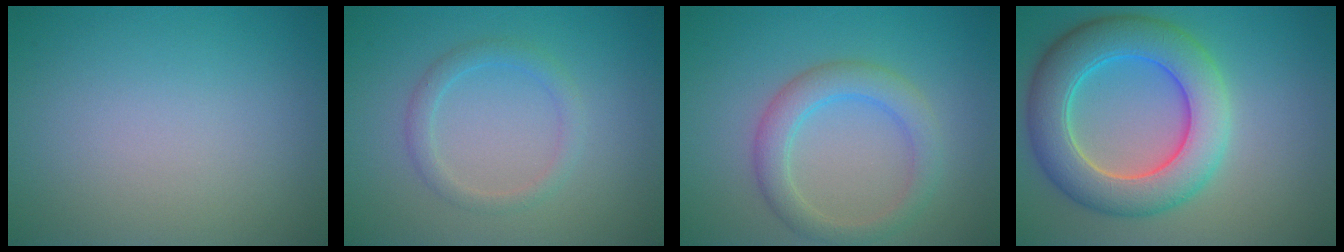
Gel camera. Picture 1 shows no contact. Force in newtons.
{"total": 1.9, "press": 1.9, "slide": 0.2}
{"total": 3.6, "press": 3.6, "slide": 0.1}
{"total": 8.1, "press": 8.1, "slide": 0.3}